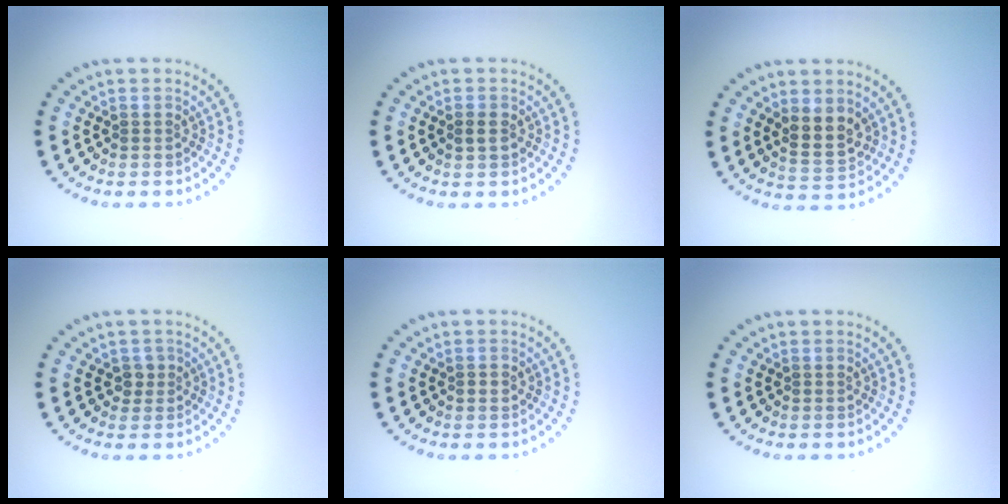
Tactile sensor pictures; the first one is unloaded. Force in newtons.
{"total": 1.2, "press": 1.2, "slide": 0.1}
{"total": 3.0, "press": 2.9, "slide": 0.9}
{"total": 1.3, "press": 0.9, "slide": 0.9}
{"total": 0.9, "press": 0.9, "slide": 0.1}
{"total": 0.0}